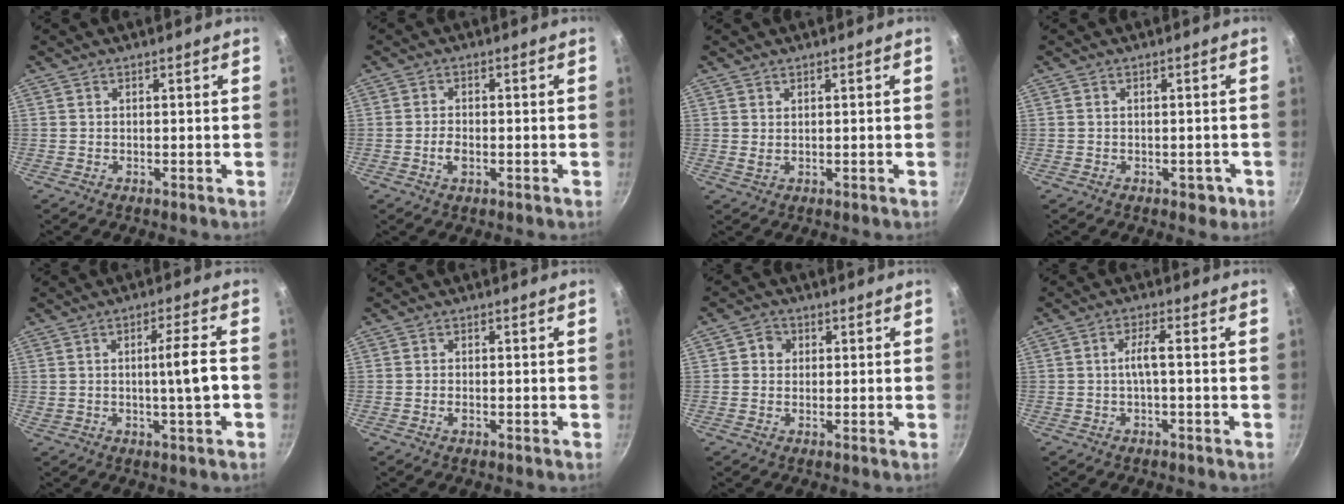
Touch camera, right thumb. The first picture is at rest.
{"total": 2.9, "force": [-0.9, 1.6, 2.3], "torque": [-0.045, 0.006, -0.019]}
{"total": 1.1, "force": [0.6, 0.5, 0.8], "torque": [-0.011, -0.010, 0.011]}
{"total": 2.8, "force": [-1.0, 1.8, 1.8], "torque": [-0.004, 0.018, -0.003]}
{"total": 6.3, "force": [-0.8, 0.3, 6.2], "torque": [-0.097, 0.011, -0.008]}
{"total": 1.2, "force": [-0.4, 0.6, 0.9], "torque": [-0.021, 0.003, -0.009]}
{"total": 3.2, "force": [0.6, 3.0, 1.1], "torque": [0.004, 0.001, 0.003]}
{"total": 3.2, "force": [-0.5, 0.4, 3.1], "torque": [-0.068, 0.014, -0.009]}